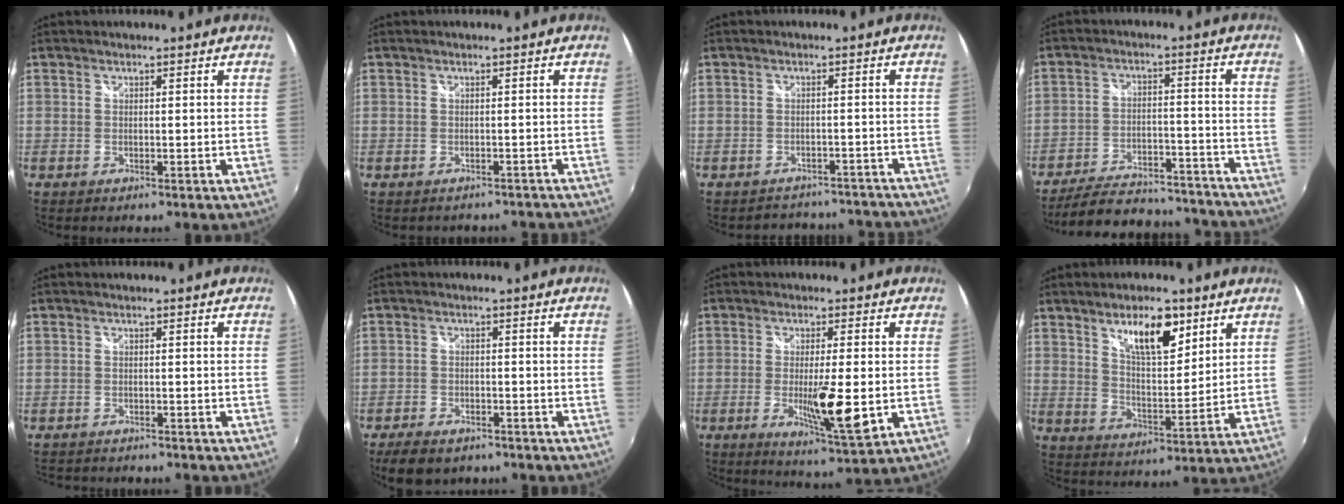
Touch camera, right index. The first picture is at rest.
{"total": 6.1, "force": [-5.5, 2.0, 1.7], "torque": [-0.029, -0.014, -0.061]}
{"total": 12.7, "force": [-11.6, 4.6, 2.5], "torque": [-0.051, 0.023, -0.129]}
{"total": 23.3, "force": [-20.9, 6.8, 7.8], "torque": [-0.158, 0.019, -0.266]}
{"total": 4.2, "force": [-4.0, 1.0, 0.9], "torque": [-0.032, -0.014, -0.065]}
{"total": 8.0, "force": [-6.2, 3.6, 3.4], "torque": [-0.091, -0.012, -0.102]}
{"total": 9.5, "force": [-1.9, 1.8, 9.2], "torque": [-0.158, -0.023, -0.028]}
{"total": 10.4, "force": [6.1, 3.6, 7.6], "torque": [-0.113, -0.001, 0.106]}